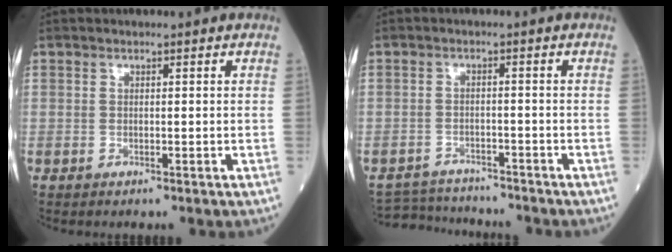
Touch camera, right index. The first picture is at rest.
{"total": 6.4, "force": [-6.3, 0.7, 0.2], "torque": [-0.005, 0.002, -0.104]}